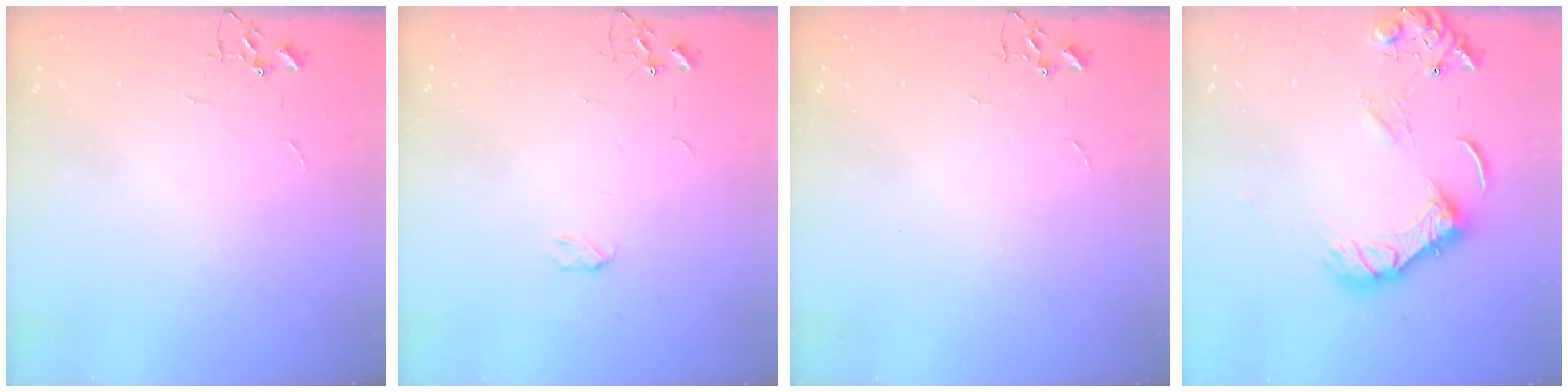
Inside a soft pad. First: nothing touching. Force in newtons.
{"total": 3.5, "press": 3.4, "slide": 0.5}
{"total": 0.0}
{"total": 14.8, "press": 14.8, "slide": 1.5}